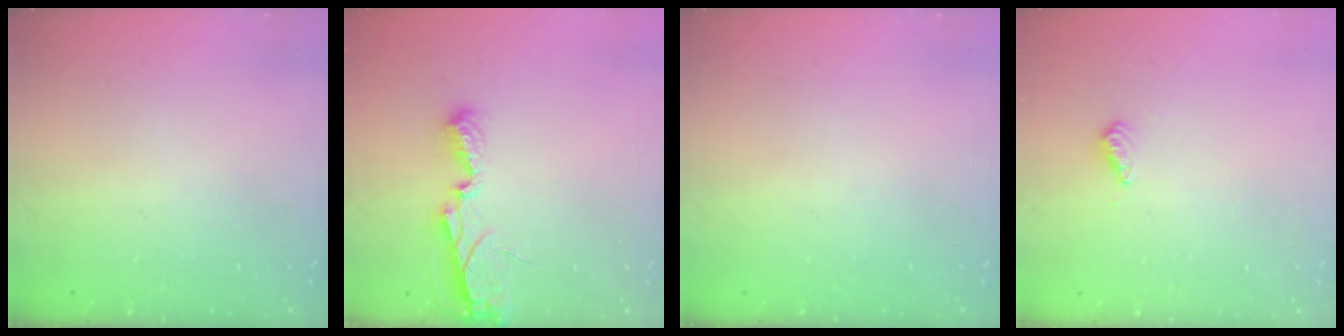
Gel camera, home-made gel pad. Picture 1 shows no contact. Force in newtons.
{"total": 6.3, "press": 6.2, "slide": 0.4}
{"total": 0.0}
{"total": 4.2, "press": 4.1, "slide": 1.0}